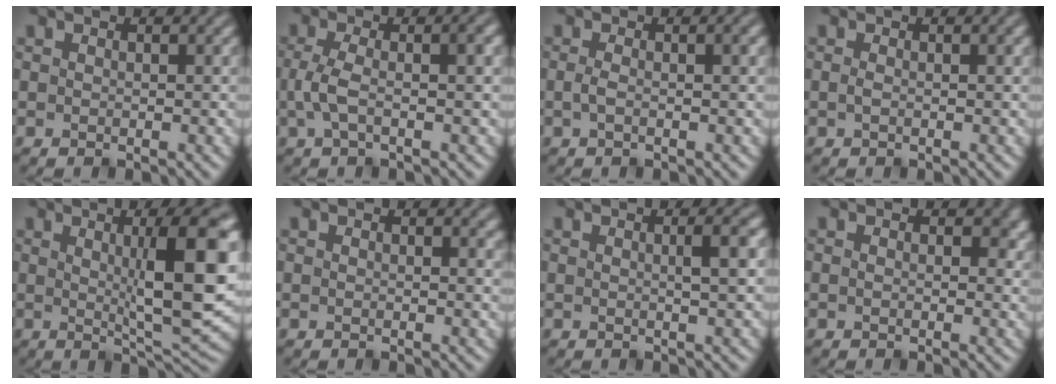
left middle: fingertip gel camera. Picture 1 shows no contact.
{"total": 4.5, "force": [0.0, 1.6, 4.2], "torque": [-0.091, 0.003, -0.005]}
{"total": 2.7, "force": [0.1, 1.0, 2.5], "torque": [-0.043, 0.004, -0.006]}
{"total": 1.3, "force": [0.1, 0.5, 1.2], "torque": [-0.025, 0.001, -0.001]}
{"total": 10.1, "force": [1.6, 1.9, 9.7], "torque": [-0.121, -0.002, 0.028]}
{"total": 0.6, "force": [0.3, 0.2, 0.5], "torque": [-0.004, -0.001, 0.004]}
{"total": 2.3, "force": [0.3, 0.5, 2.2], "torque": [-0.026, 0.007, 0.000]}
{"total": 1.9, "force": [0.4, 1.2, 1.4], "torque": [-0.015, -0.002, 0.004]}